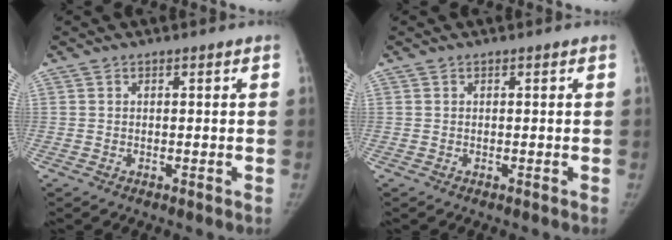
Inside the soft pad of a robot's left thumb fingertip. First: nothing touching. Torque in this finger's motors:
{"motor_torque": [0.03, 0.03, -0.08, 0.00, -0.02]}